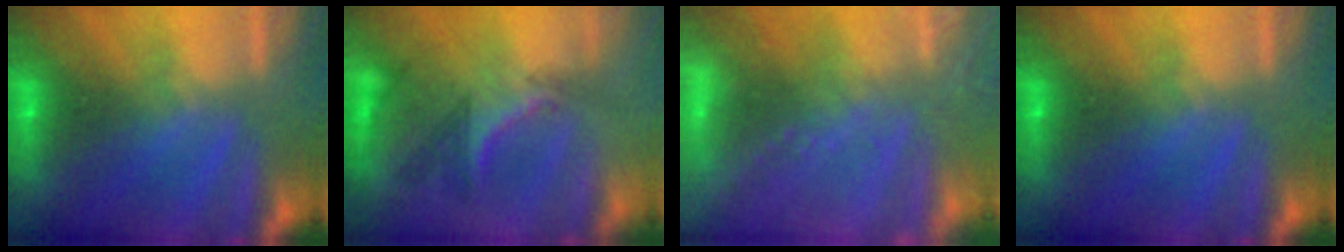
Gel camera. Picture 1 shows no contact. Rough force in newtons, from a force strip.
{"total": 2.9}
{"total": 11.8}
{"total": 0.0}